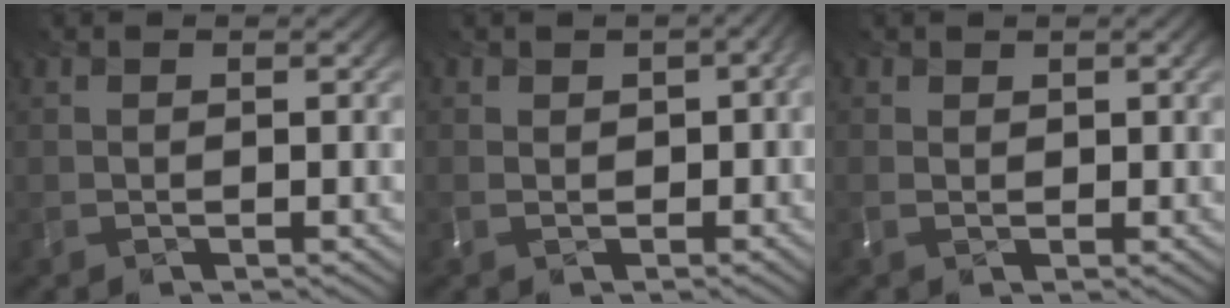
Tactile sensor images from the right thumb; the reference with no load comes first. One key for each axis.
{"total": 3.0, "fx": 0.5, "fy": 1.6, "fz": 2.4, "tx": -0.060, "ty": -0.002, "tz": 0.032}
{"total": 0.6, "fx": 0.4, "fy": -0.1, "fz": -0.4, "tx": -0.008, "ty": -0.006, "tz": 0.033}